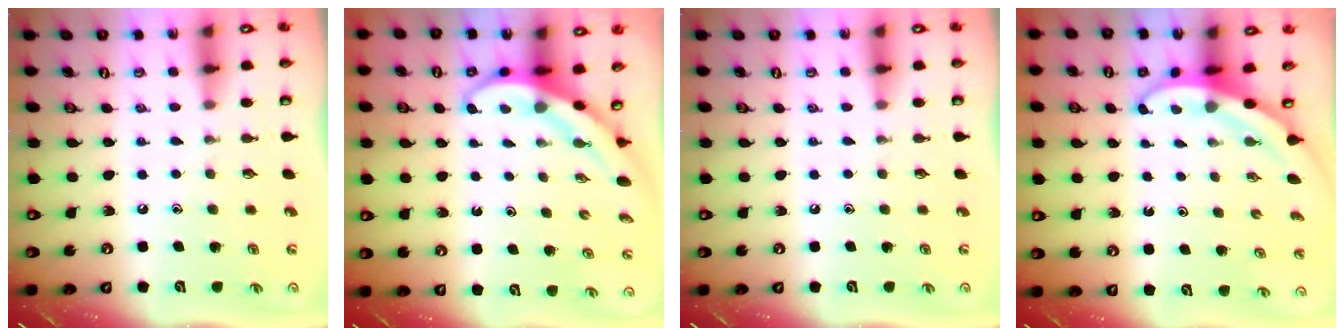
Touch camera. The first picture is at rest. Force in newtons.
{"total": 3.9, "press": 3.9, "slide": 0.6}
{"total": 0.0}
{"total": 3.3, "press": 3.3, "slide": 0.1}